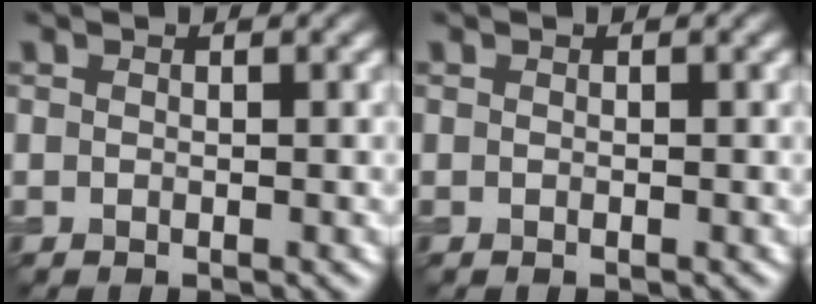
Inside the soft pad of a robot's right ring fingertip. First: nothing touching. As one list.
[{"total": 0.0}]